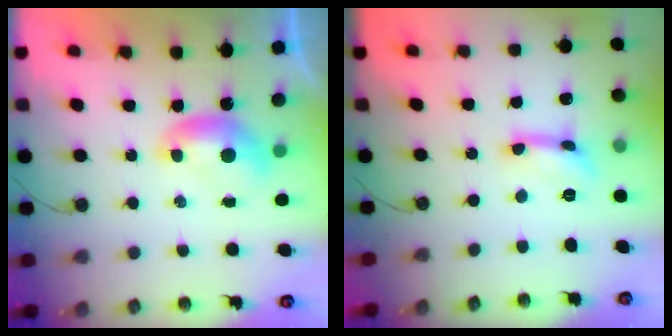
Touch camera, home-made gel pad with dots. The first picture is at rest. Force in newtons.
{"total": 2.1, "press": 2.0, "slide": 0.5}